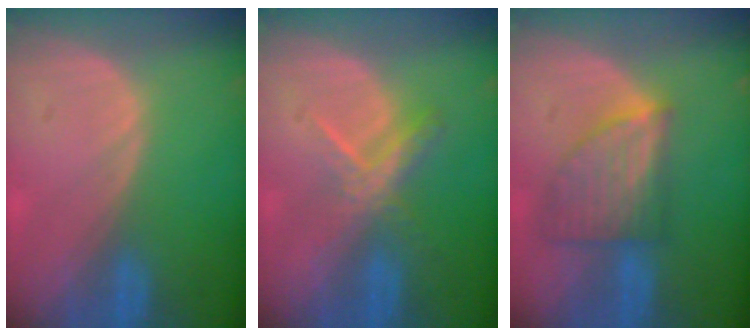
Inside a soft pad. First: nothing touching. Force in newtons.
{"total": 5.5, "press": 4.9, "slide": 2.5}
{"total": 7.3, "press": 6.8, "slide": 2.7}